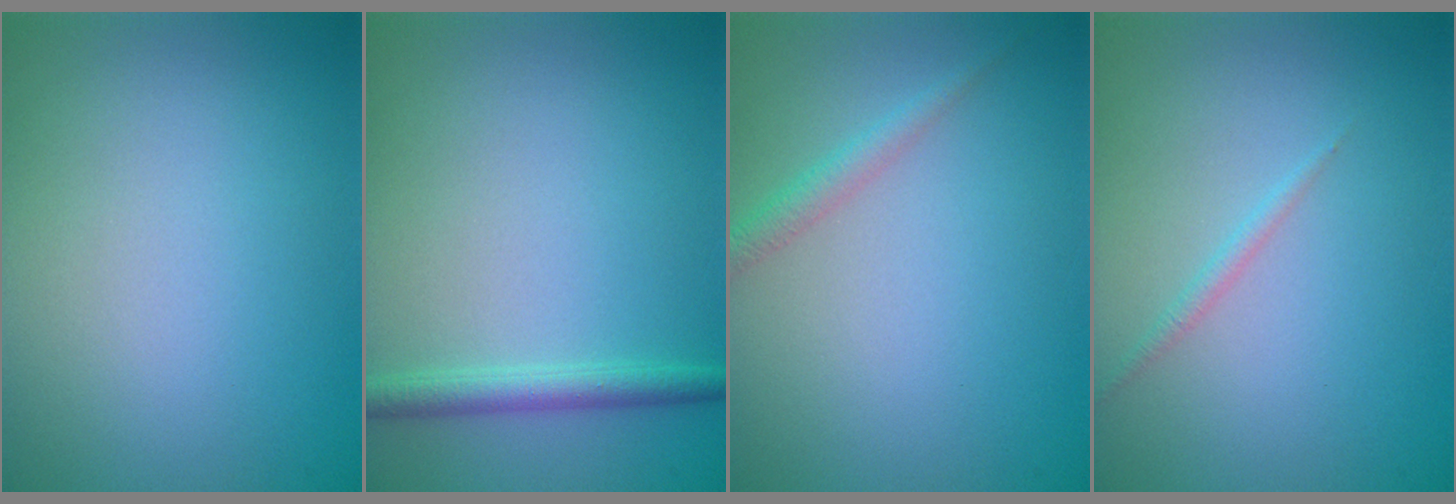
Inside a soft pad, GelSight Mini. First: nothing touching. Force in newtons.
{"total": 2.1, "press": 2.1, "slide": 0.0}
{"total": 1.5, "press": 1.5, "slide": 0.0}
{"total": 0.7, "press": 0.7, "slide": 0.0}